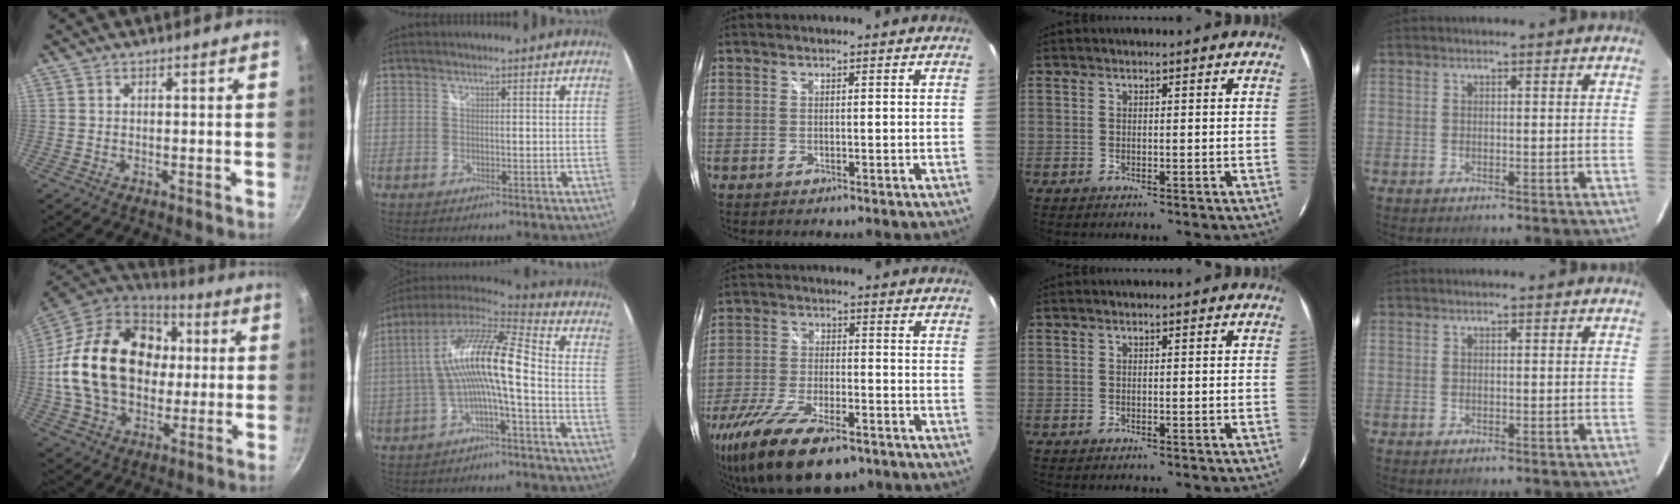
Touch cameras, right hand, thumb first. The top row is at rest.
{"thumb": {"total": 26.9, "force": [2.4, 19.6, 18.3], "torque": [-0.302, 0.026, 0.044]}, "index": {"total": 13.7, "force": [-0.9, 1.9, 13.5], "torque": [-0.252, 0.018, -0.019]}, "middle": {"total": 18.9, "force": [-12.7, 7.1, 12.0], "torque": [-0.253, -0.050, -0.219]}}